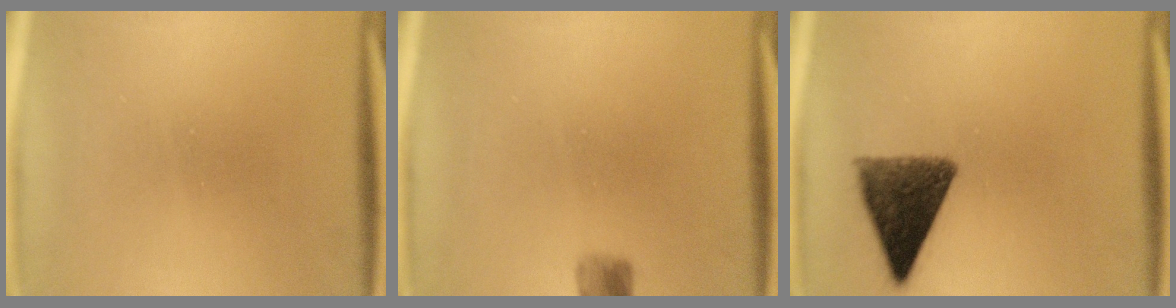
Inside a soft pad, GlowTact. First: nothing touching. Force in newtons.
{"total": 2.4}
{"total": 10.4}